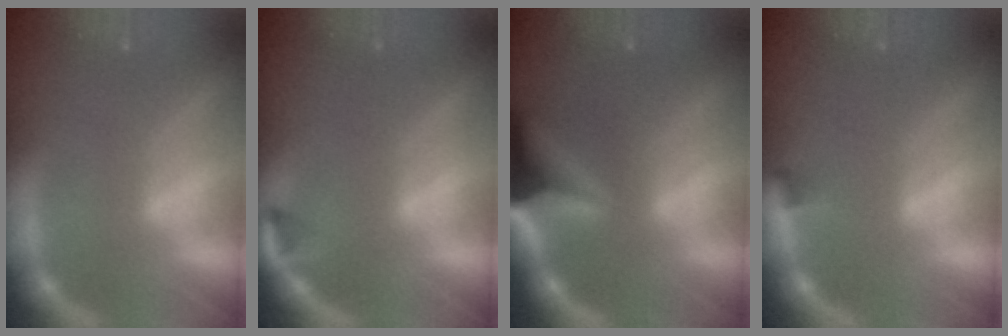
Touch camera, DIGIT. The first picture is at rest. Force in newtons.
{"total": 1.5}
{"total": 9.6}
{"total": 0.9}